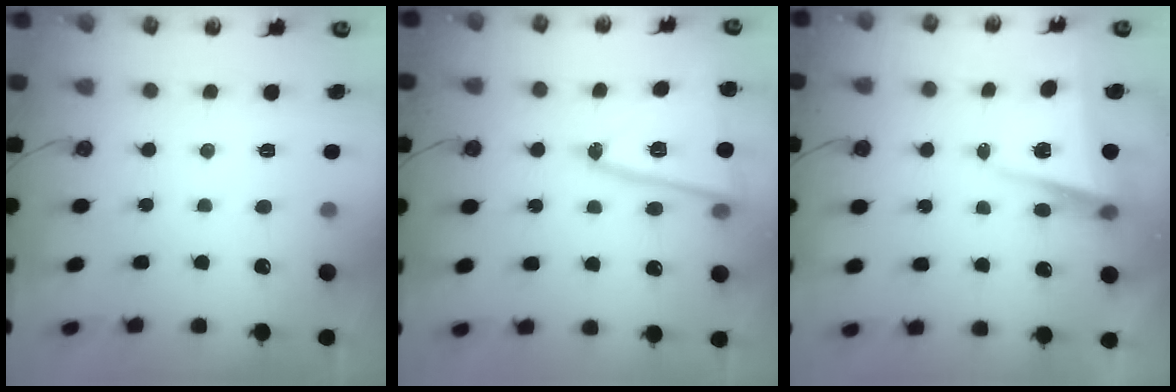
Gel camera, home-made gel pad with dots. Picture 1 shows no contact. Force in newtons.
{"total": 17.3, "press": 17.2, "slide": 1.0}
{"total": 6.3, "press": 5.0, "slide": 3.8}